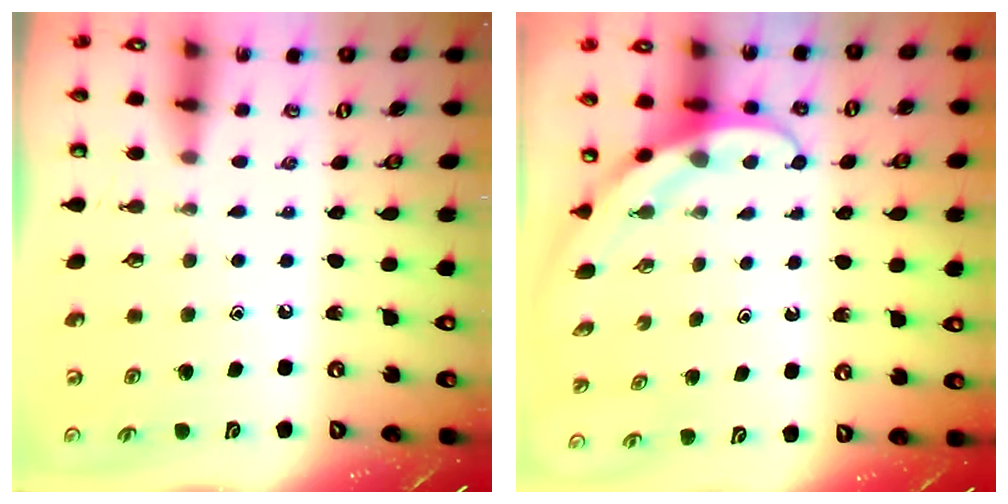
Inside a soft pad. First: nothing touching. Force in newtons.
{"total": 3.8, "press": 3.8, "slide": 0.3}